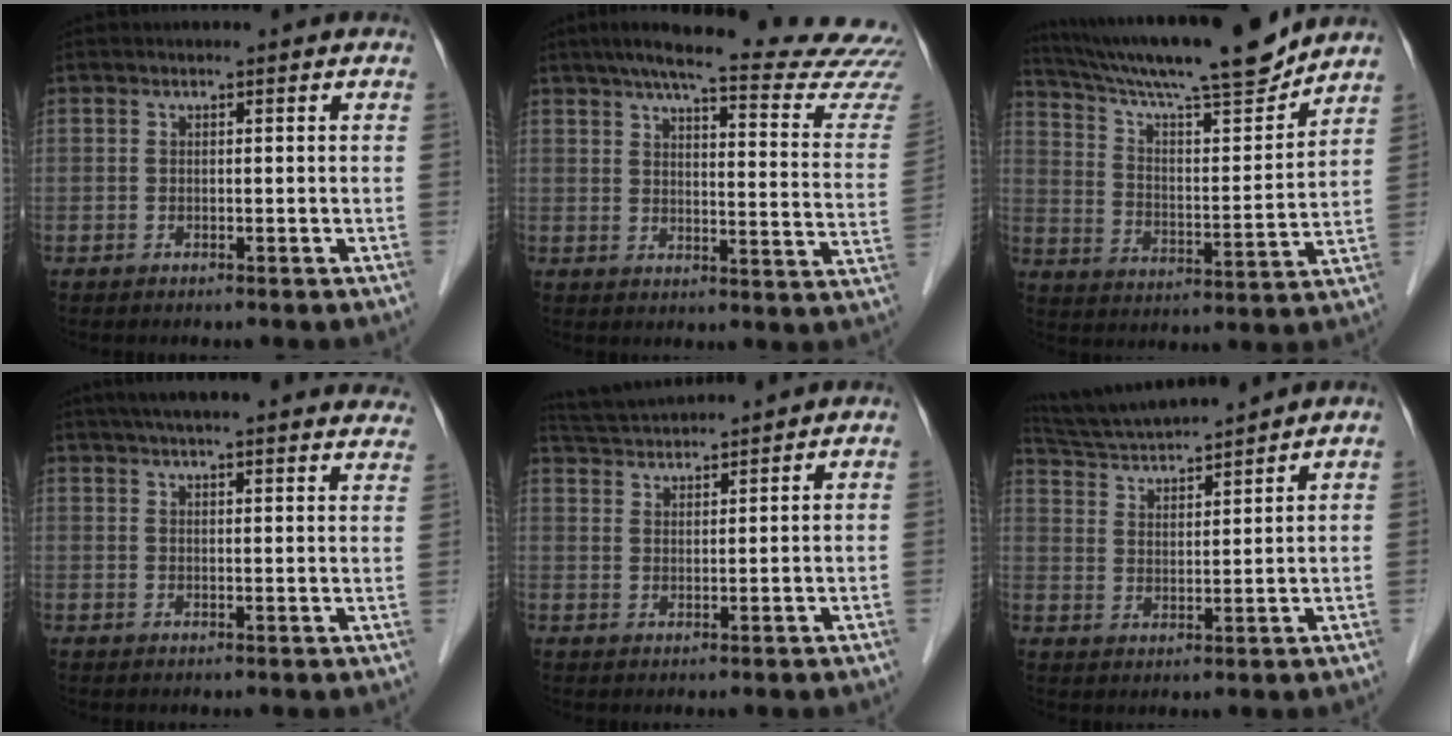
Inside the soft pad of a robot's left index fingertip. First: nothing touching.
{"total": 26.6, "force": [23.9, 1.0, 11.6], "torque": [-0.162, -0.073, 0.281]}
{"total": 19.5, "force": [17.4, 0.7, 8.8], "torque": [-0.154, -0.002, 0.277]}
{"total": 24.8, "force": [22.4, 2.3, 10.3], "torque": [-0.155, -0.005, 0.269]}
{"total": 7.2, "force": [7.0, -0.4, 1.5], "torque": [-0.038, 0.030, 0.124]}
{"total": 11.3, "force": [10.7, -0.3, 3.8], "torque": [-0.077, 0.018, 0.190]}